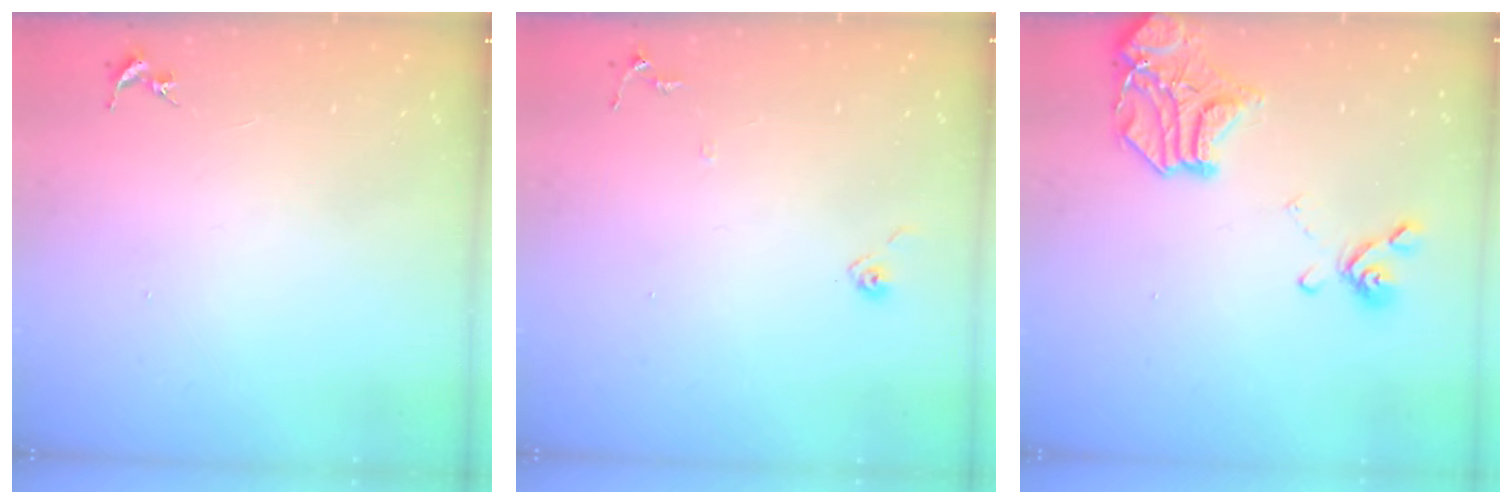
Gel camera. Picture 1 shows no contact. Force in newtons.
{"total": 6.7, "press": 6.6, "slide": 0.6}
{"total": 15.3, "press": 15.2, "slide": 1.8}